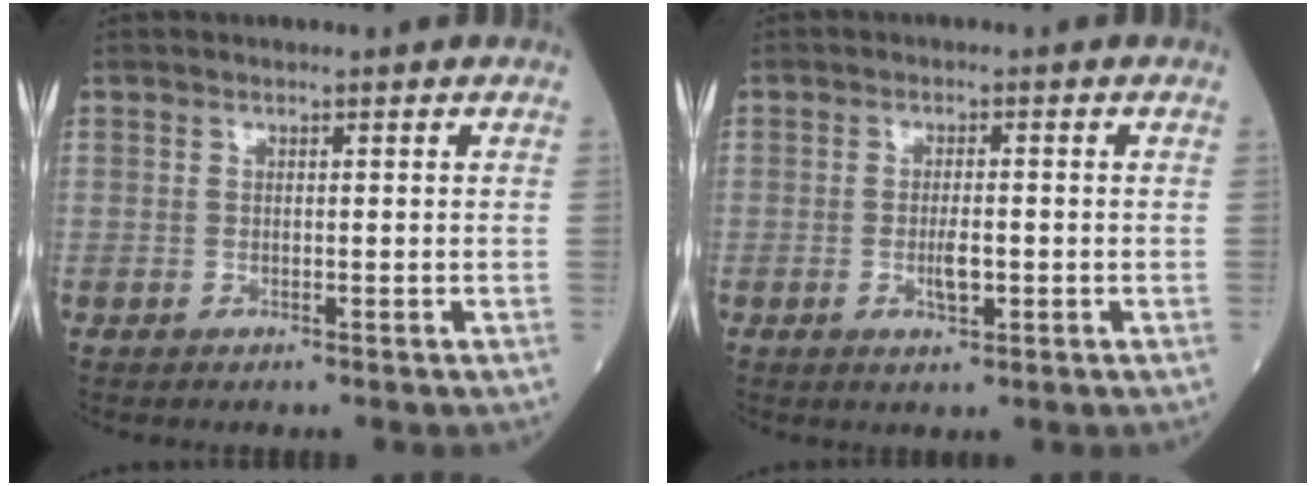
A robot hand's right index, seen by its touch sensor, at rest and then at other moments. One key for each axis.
{"total": 3.1, "fx": -0.8, "fy": 0.8, "fz": 2.9, "tx": -0.057, "ty": -0.001, "tz": -0.011}